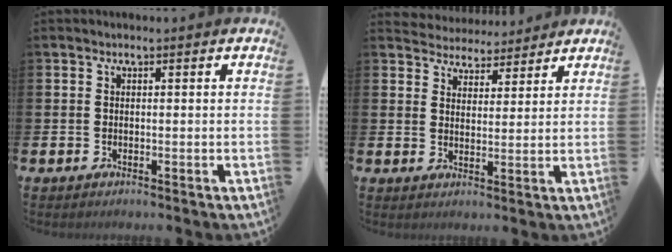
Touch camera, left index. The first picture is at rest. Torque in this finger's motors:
{"motor_torque": [0.94, -1.20, 0.12, 0.00]}